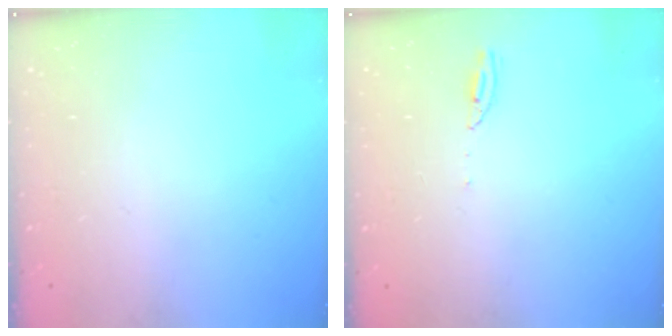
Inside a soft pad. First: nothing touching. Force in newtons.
{"total": 4.4, "press": 4.4, "slide": 0.1}